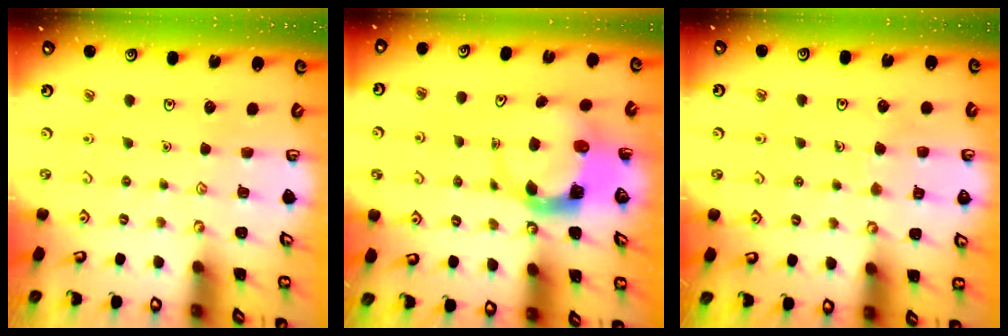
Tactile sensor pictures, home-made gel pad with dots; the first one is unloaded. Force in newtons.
{"total": 4.0, "press": 3.9, "slide": 0.6}
{"total": 4.8, "press": 4.8, "slide": 0.4}